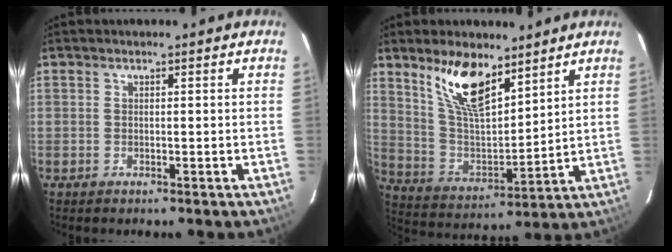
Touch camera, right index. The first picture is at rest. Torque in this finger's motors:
{"motor_torque": [0.96, 0.96, 0.53, 0.18]}